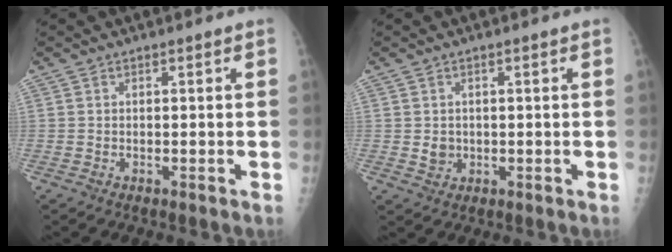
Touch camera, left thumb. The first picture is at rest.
{"total": 2.2, "force": [0.0, 2.0, 1.0], "torque": [-0.006, 0.000, 0.007]}